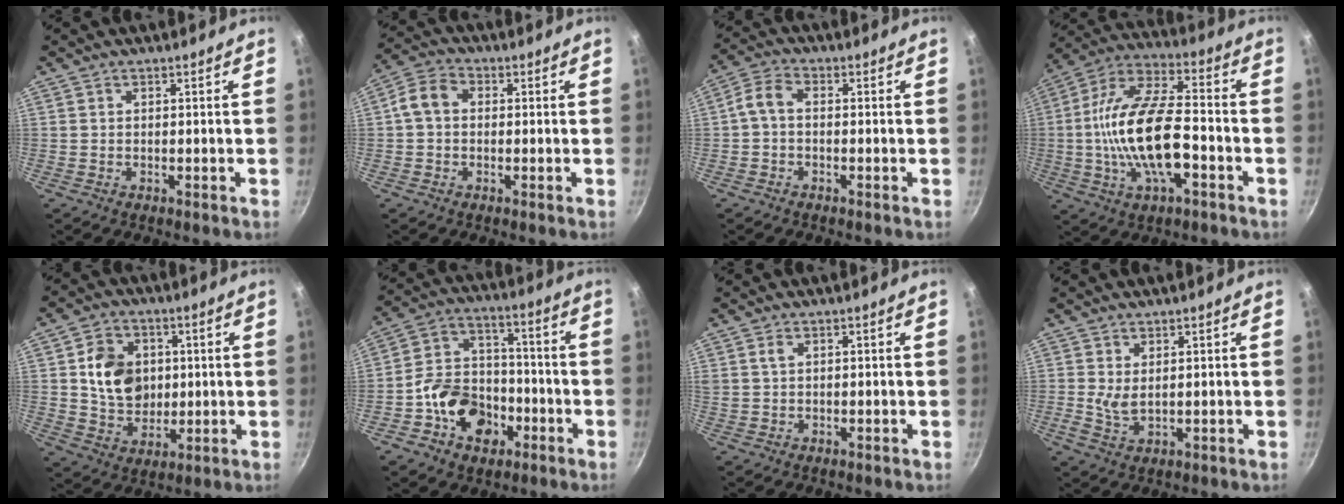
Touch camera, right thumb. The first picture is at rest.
{"total": 5.8, "force": [0.2, 4.6, 3.6], "torque": [-0.059, 0.018, -0.013]}
{"total": 4.1, "force": [-0.8, 2.5, 3.0], "torque": [-0.071, 0.023, -0.028]}
{"total": 18.9, "force": [-3.9, 8.1, 16.7], "torque": [-0.304, 0.034, -0.083]}
{"total": 11.7, "force": [1.8, 9.4, 6.6], "torque": [-0.082, -0.006, 0.035]}
{"total": 14.4, "force": [-5.4, 10.9, 7.7], "torque": [-0.104, 0.051, -0.096]}
{"total": 1.6, "force": [0.7, 1.0, 1.0], "torque": [-0.017, 0.000, 0.015]}
{"total": 3.4, "force": [0.9, 1.8, 2.7], "torque": [-0.047, -0.013, 0.021]}